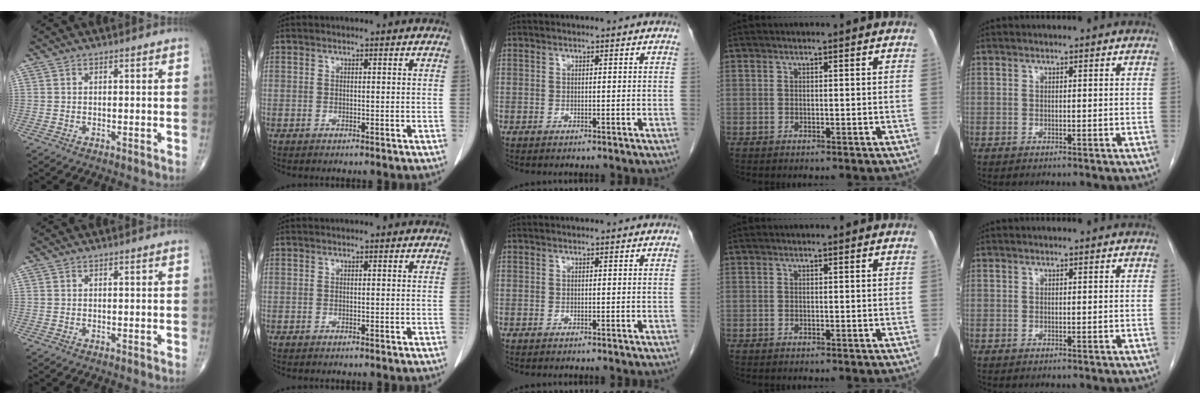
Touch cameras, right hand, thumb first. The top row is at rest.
{}